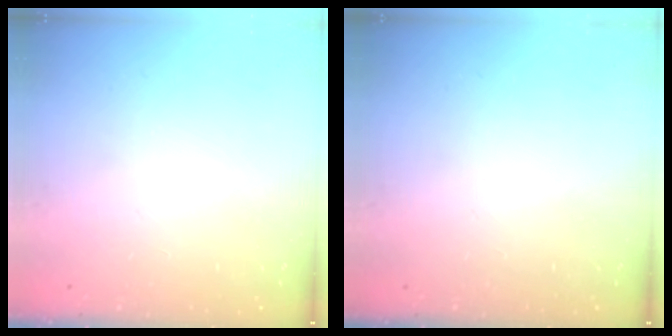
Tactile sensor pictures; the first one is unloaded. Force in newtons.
{"total": 0.0}